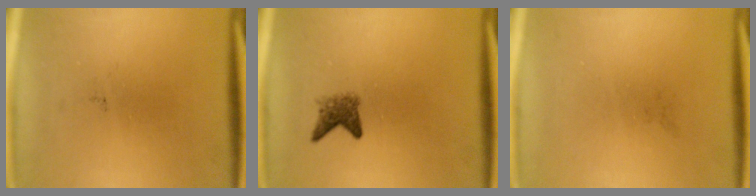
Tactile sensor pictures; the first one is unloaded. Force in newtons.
{"total": 2.3}
{"total": 0.0}